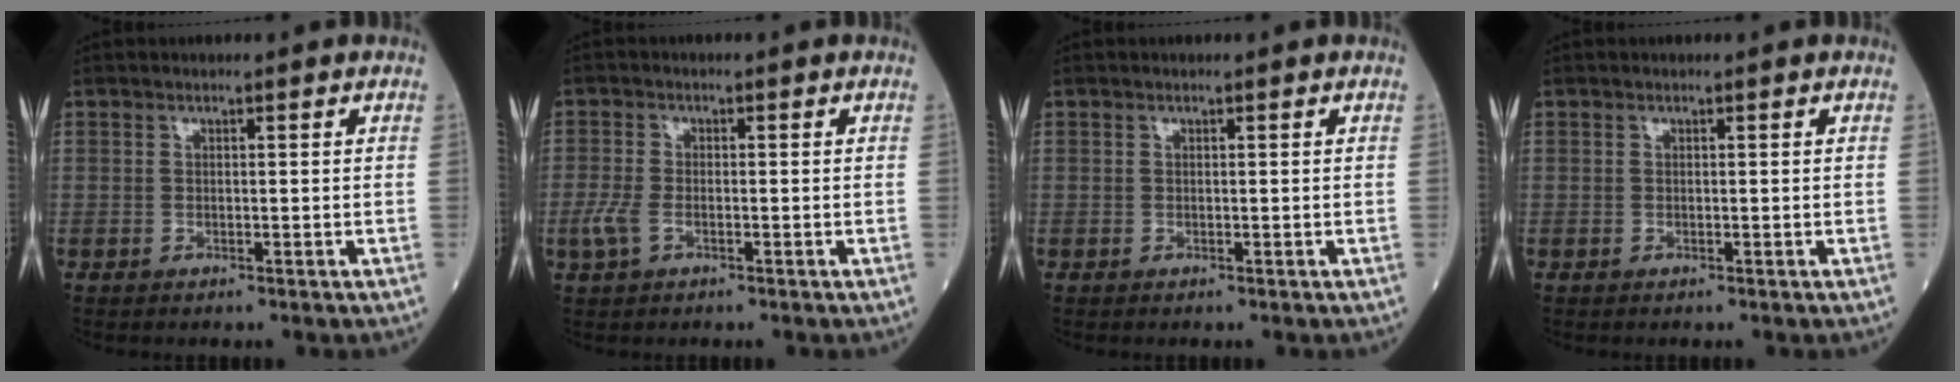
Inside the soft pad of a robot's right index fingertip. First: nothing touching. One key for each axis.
{"total": 3.1, "fx": -1.2, "fy": 1.5, "fz": 2.5, "tx": -0.072, "ty": -0.004, "tz": -0.027}
{"total": 0.0}
{"total": 0.0}